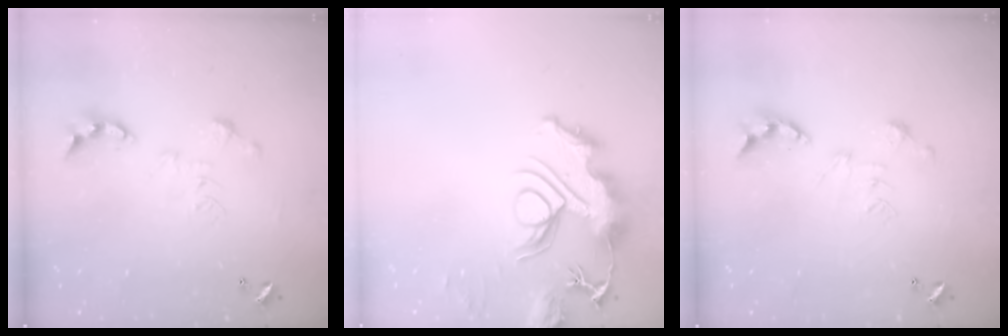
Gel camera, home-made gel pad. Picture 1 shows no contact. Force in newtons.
{"total": 13.9, "press": 13.8, "slide": 1.5}
{"total": 0.8, "press": 0.8, "slide": 0.3}